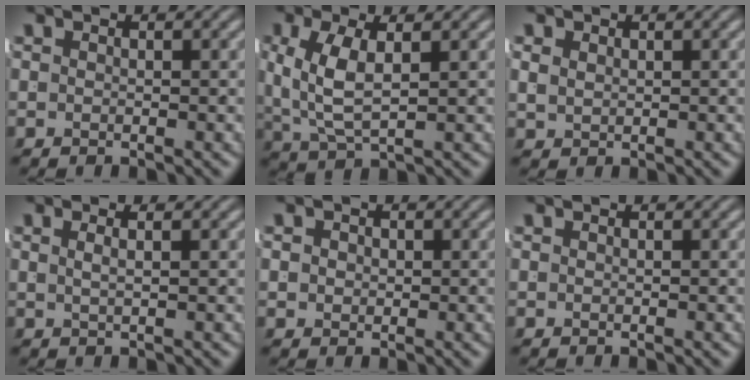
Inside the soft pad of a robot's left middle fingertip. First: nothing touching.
{"total": 4.1, "force": [0.3, 2.1, 3.5], "torque": [-0.084, -0.020, 0.026]}
{"total": 1.2, "force": [0.8, 0.7, 0.6], "torque": [-0.013, -0.006, 0.026]}
{"total": 1.3, "force": [0.3, -0.9, 0.9], "torque": [-0.007, -0.004, 0.013]}
{"total": 1.3, "force": [0.2, 1.2, 0.6], "torque": [-0.016, -0.007, 0.009]}
{"total": 0.0}